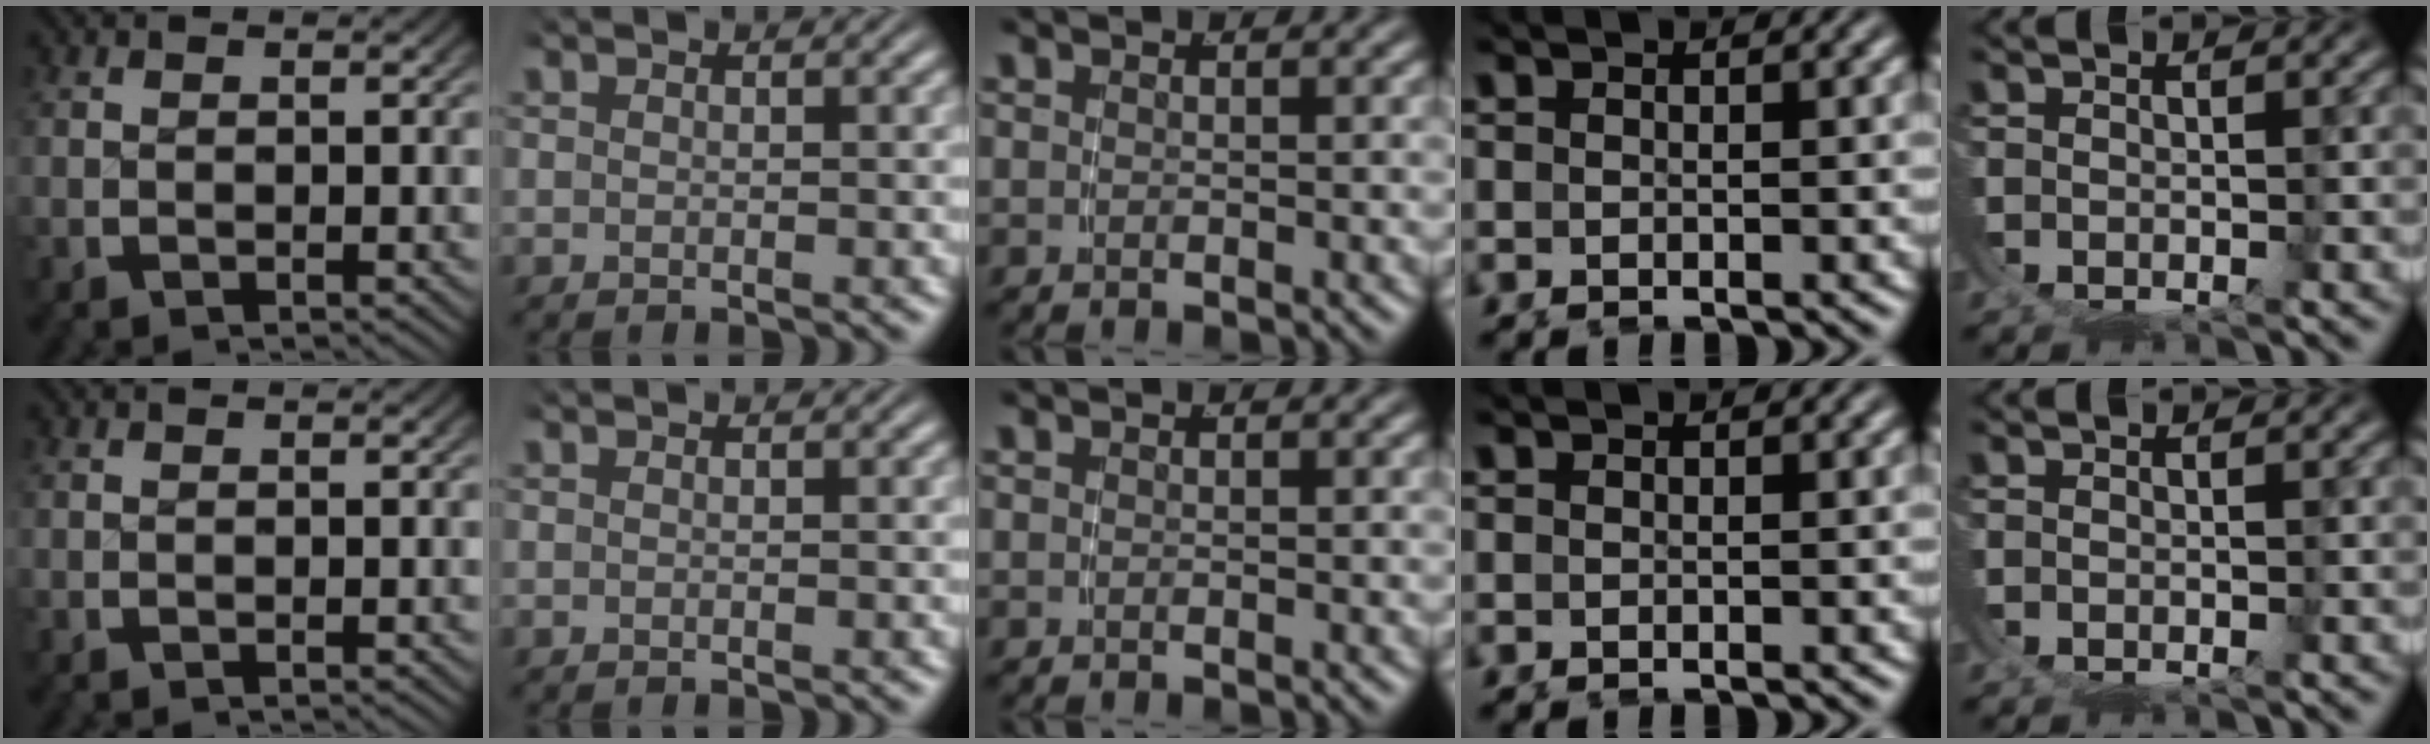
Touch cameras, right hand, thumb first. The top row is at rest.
{}